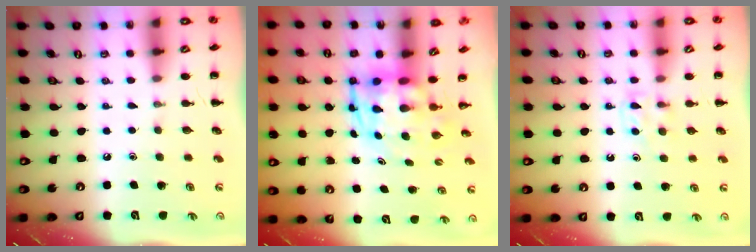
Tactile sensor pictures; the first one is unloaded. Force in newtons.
{"total": 4.7, "press": 4.3, "slide": 1.8}
{"total": 3.3, "press": 3.0, "slide": 1.3}